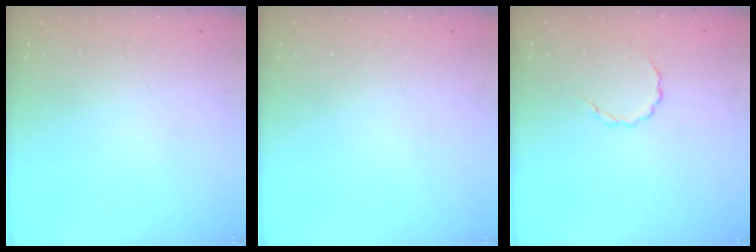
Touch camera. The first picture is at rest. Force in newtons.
{"total": 0.0}
{"total": 2.9, "press": 2.7, "slide": 1.0}